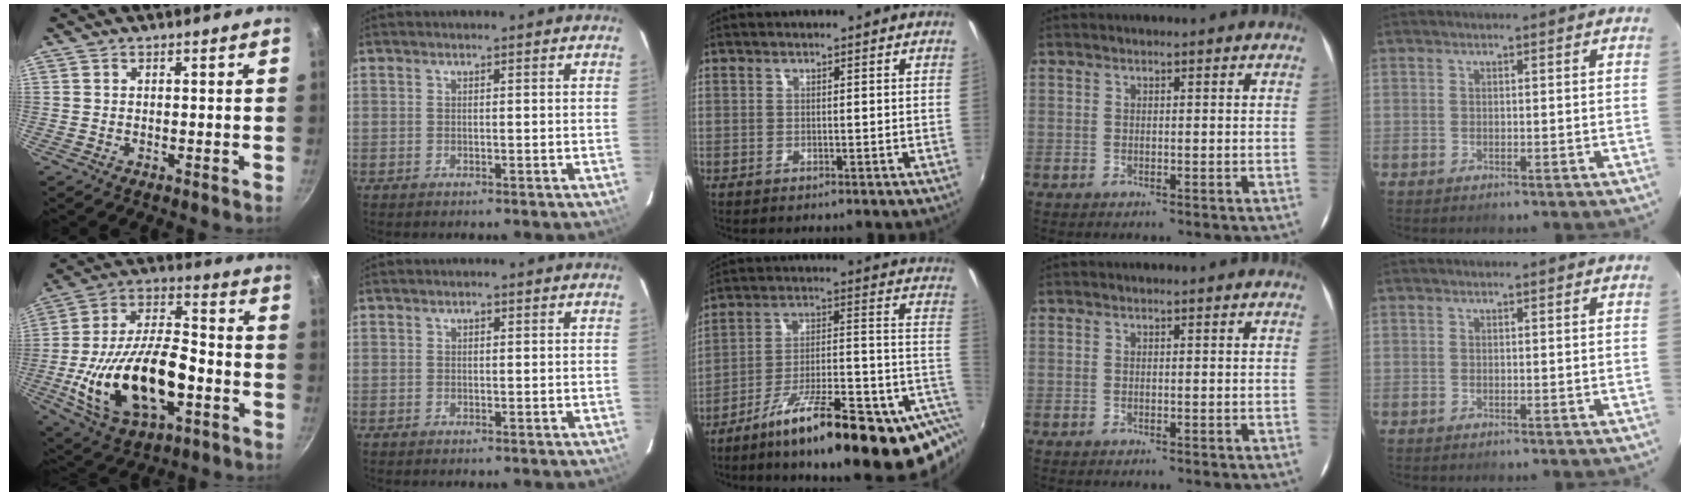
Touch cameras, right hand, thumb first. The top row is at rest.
{"thumb": {"total": 24.0, "force": [-6.2, 12.4, 19.6], "torque": [-0.356, 0.030, -0.102]}, "index": {"total": 0.6, "force": [0.2, 0.5, 0.3], "torque": [-0.005, 0.004, 0.003]}, "middle": {"total": 21.8, "force": [-7.4, 4.5, 20.0], "torque": [-0.279, -0.011, -0.115]}}